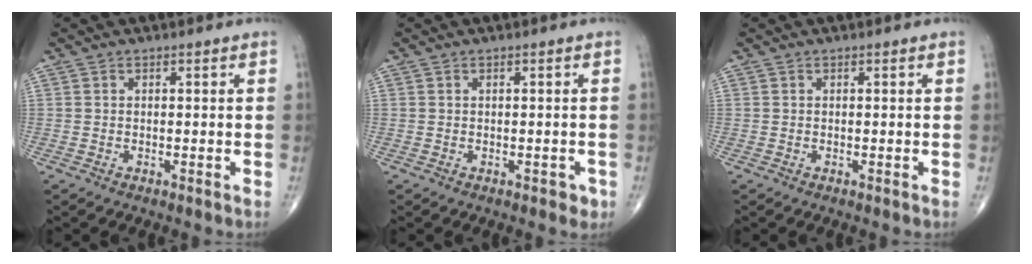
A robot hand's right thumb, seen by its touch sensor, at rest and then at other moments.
{"total": 1.4, "force": [-0.5, 1.0, 1.0], "torque": [-0.006, 0.003, -0.003]}
{"total": 0.0}